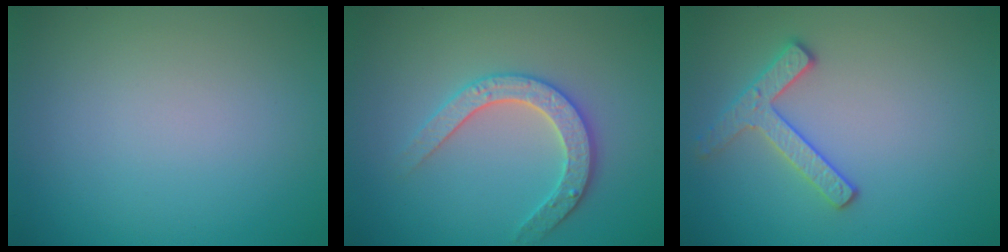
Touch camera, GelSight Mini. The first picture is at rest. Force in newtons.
{"total": 3.2, "press": 3.1, "slide": 1.0}
{"total": 2.5, "press": 2.4, "slide": 0.5}